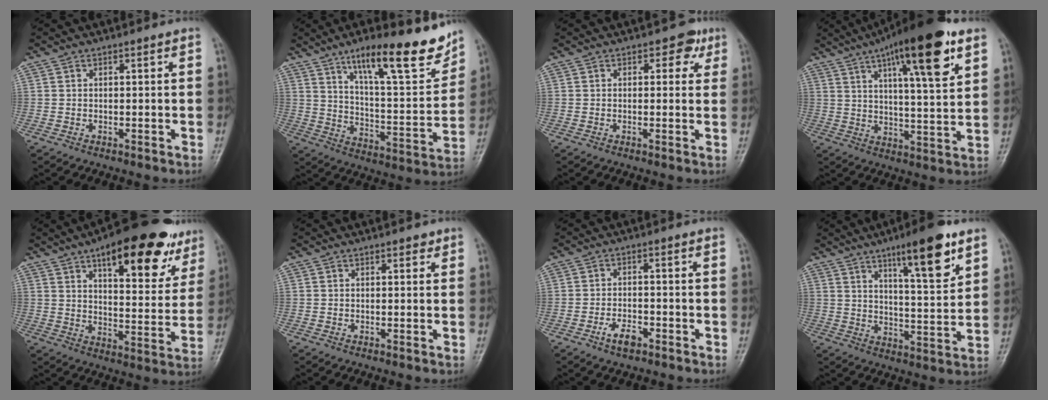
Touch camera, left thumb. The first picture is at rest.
{"total": 20.2, "force": [13.3, 5.0, 14.3], "torque": [-0.178, -0.068, 0.212]}
{"total": 3.3, "force": [1.4, 2.4, 1.9], "torque": [0.005, 0.000, 0.008]}
{"total": 19.7, "force": [10.3, 4.8, 16.2], "torque": [-0.229, -0.026, 0.157]}
{"total": 22.5, "force": [13.3, 8.6, 16.0], "torque": [-0.177, -0.035, 0.190]}
{"total": 1.3, "force": [0.8, 0.8, 0.7], "torque": [0.000, -0.002, 0.007]}
{"total": 3.8, "force": [-2.3, 1.8, 2.5], "torque": [-0.043, 0.014, -0.042]}
{"total": 13.9, "force": [8.2, 3.0, 10.8], "torque": [-0.147, -0.045, 0.128]}